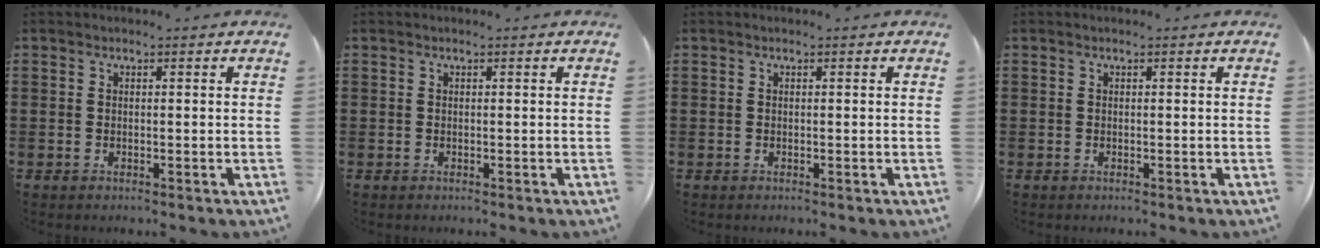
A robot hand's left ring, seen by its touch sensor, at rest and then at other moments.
{"total": 0.0}
{"total": 0.0}
{"total": 0.0}